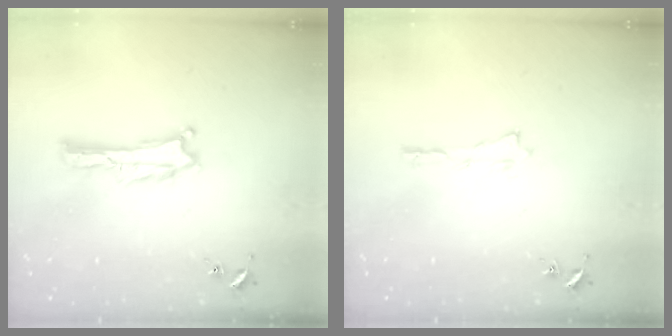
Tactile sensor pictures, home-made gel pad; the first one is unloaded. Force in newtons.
{"total": 0.0}